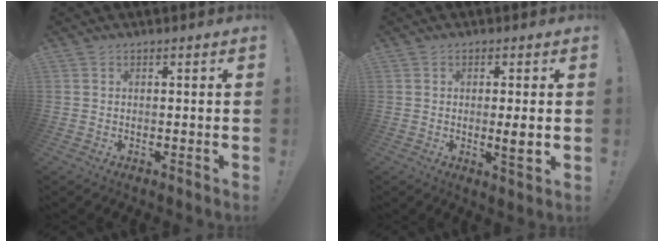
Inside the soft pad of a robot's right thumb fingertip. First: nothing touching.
{"total": 4.8, "force": [-0.3, 0.5, 4.8], "torque": [-0.071, -0.009, -0.005]}